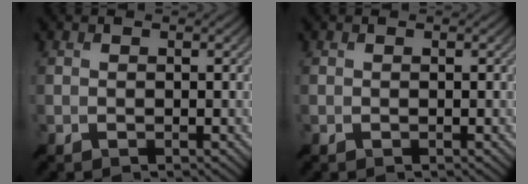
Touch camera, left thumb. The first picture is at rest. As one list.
[{"total": 0.0}]